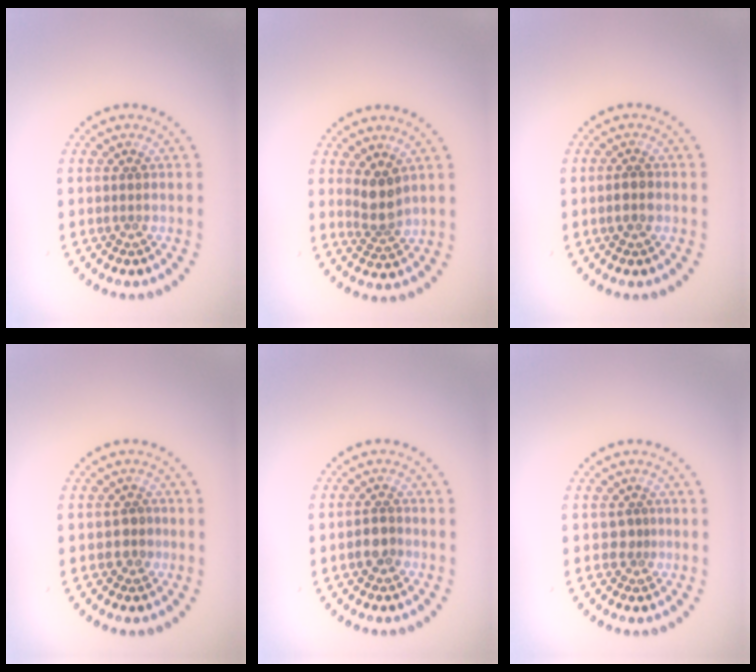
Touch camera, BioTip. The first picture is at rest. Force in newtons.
{"total": 2.6, "press": 2.2, "slide": 1.5}
{"total": 1.6, "press": 1.6, "slide": 0.3}
{"total": 1.5, "press": 1.4, "slide": 0.6}
{"total": 1.8, "press": 1.6, "slide": 0.7}
{"total": 0.9, "press": 0.5, "slide": 0.7}